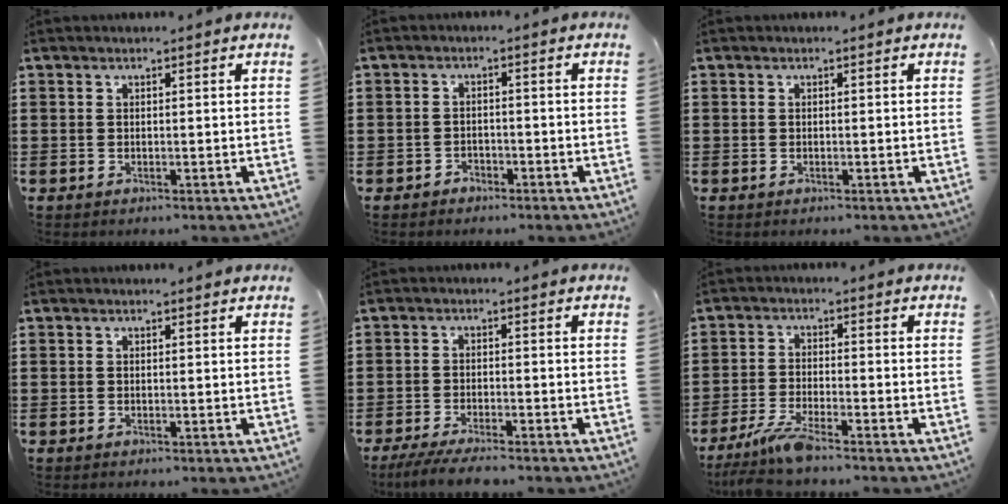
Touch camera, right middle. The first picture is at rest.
{"total": 1.8, "force": [-1.6, 0.9, -0.2], "torque": [-0.004, 0.002, -0.036]}
{"total": 0.0}
{"total": 0.0}
{"total": 4.0, "force": [-3.7, 0.2, 1.7], "torque": [-0.041, -0.010, -0.074]}
{"total": 5.4, "force": [-4.4, 0.3, 3.1], "torque": [-0.077, -0.017, -0.087]}